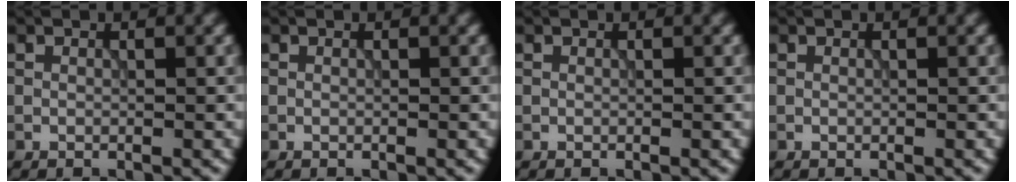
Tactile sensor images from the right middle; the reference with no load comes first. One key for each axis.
{"total": 0.0}
{"total": 0.0}
{"total": 0.0}